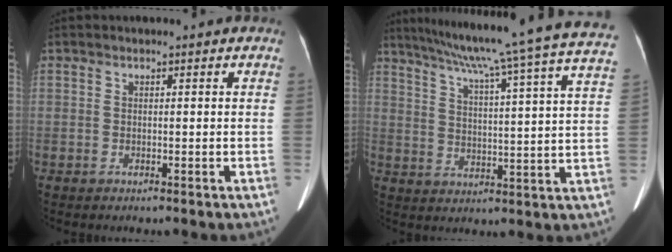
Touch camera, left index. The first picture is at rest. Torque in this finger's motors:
{"motor_torque": [0.38, -1.23, 0.05, 0.10]}